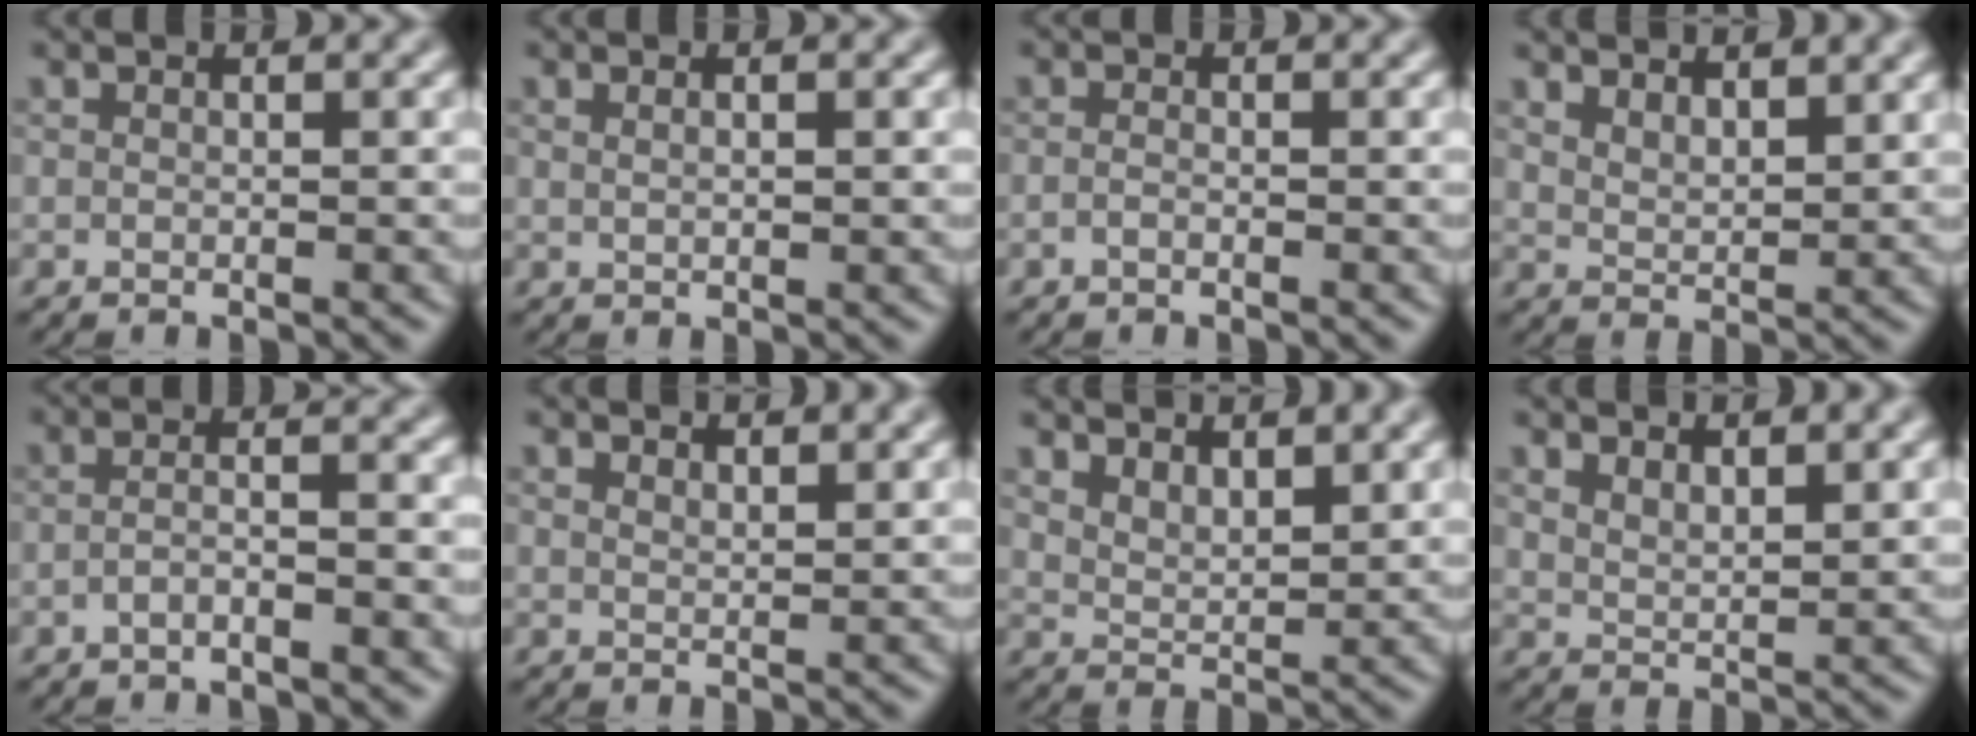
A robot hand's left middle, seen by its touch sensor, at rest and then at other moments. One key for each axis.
{"total": 1.4, "fx": 0.6, "fy": 0.5, "fz": 1.2, "tx": -0.017, "ty": -0.003, "tz": 0.011}
{"total": 0.6, "fx": -0.4, "fy": 0.2, "fz": 0.5, "tx": -0.011, "ty": -0.001, "tz": -0.010}
{"total": 3.6, "fx": 3.0, "fy": 1.2, "fz": 1.6, "tx": -0.025, "ty": 0.002, "tz": 0.051}
{"total": 2.0, "fx": -1.2, "fy": 0.3, "fz": 1.5, "tx": -0.028, "ty": 0.008, "tz": -0.028}
{"total": 2.2, "fx": 2.0, "fy": 0.5, "fz": 0.8, "tx": -0.012, "ty": 0.006, "tz": 0.029}
{"total": 5.5, "fx": 4.4, "fy": 2.1, "fz": 2.6, "tx": -0.041, "ty": 0.012, "tz": 0.057}
{"total": 2.9, "fx": 2.3, "fy": 0.9, "fz": 1.4, "tx": -0.026, "ty": -0.002, "tz": 0.044}